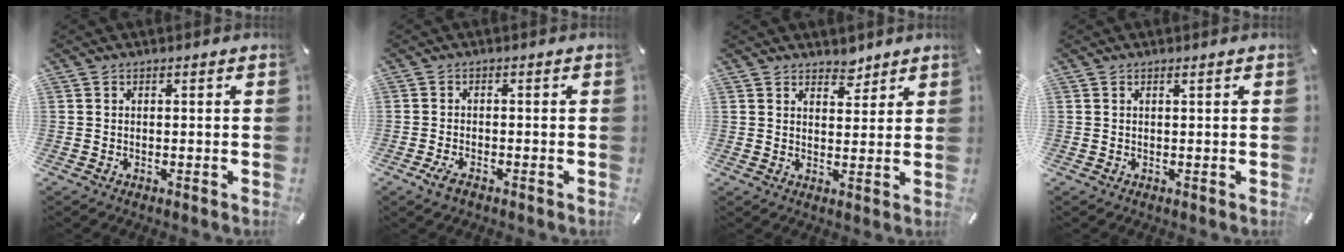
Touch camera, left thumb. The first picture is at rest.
{"total": 2.6, "force": [-1.7, 1.1, 1.6], "torque": [-0.042, 0.003, -0.035]}
{"total": 4.0, "force": [3.5, 1.9, 0.3], "torque": [0.010, -0.023, 0.061]}
{"total": 0.5, "force": [0.4, 0.0, 0.4], "torque": [-0.006, -0.001, 0.007]}